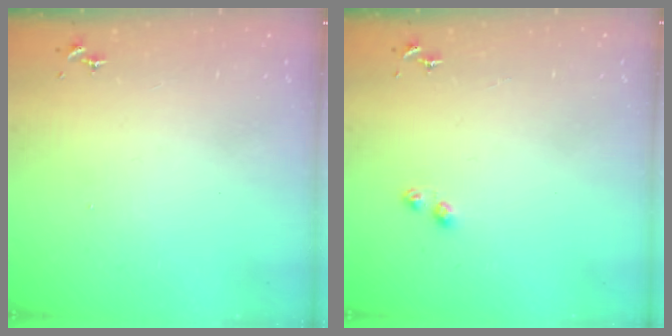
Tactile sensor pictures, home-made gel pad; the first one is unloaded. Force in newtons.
{"total": 3.6, "press": 3.5, "slide": 0.4}